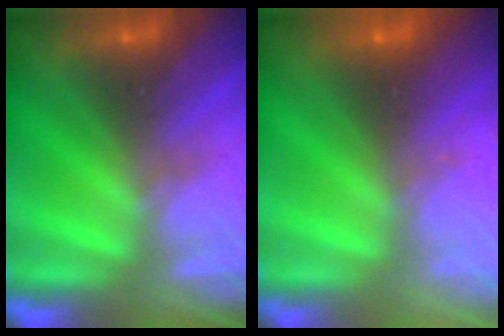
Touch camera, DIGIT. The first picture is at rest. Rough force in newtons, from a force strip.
{"total": 8.5}